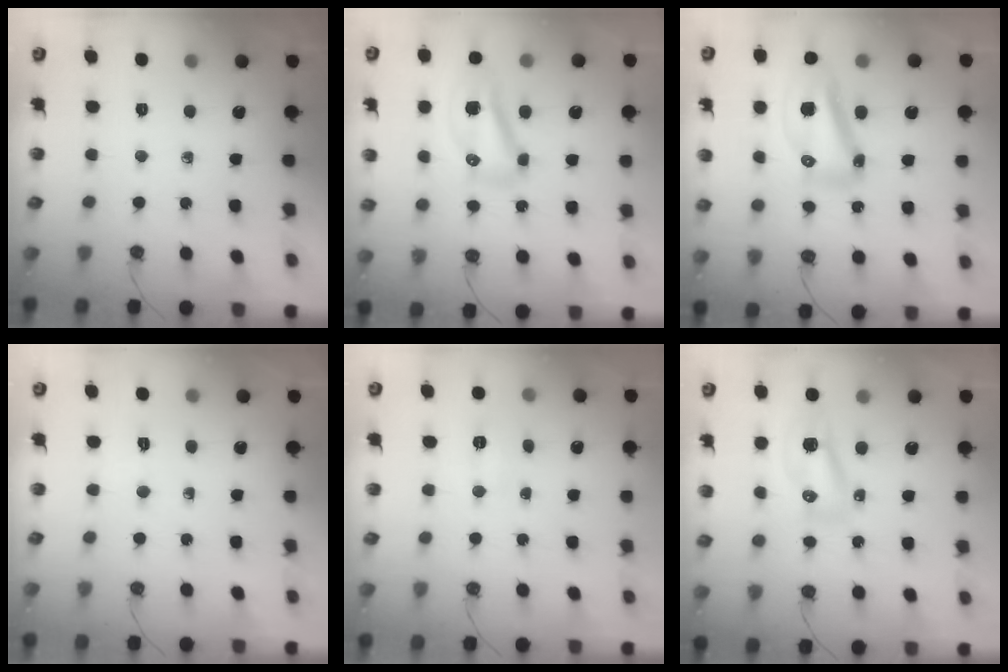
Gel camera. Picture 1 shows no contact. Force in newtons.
{"total": 10.2, "press": 10.2, "slide": 0.4}
{"total": 12.8, "press": 12.7, "slide": 1.3}
{"total": 2.8, "press": 2.8, "slide": 0.4}
{"total": 3.9, "press": 3.9, "slide": 0.5}
{"total": 7.9, "press": 7.8, "slide": 1.5}